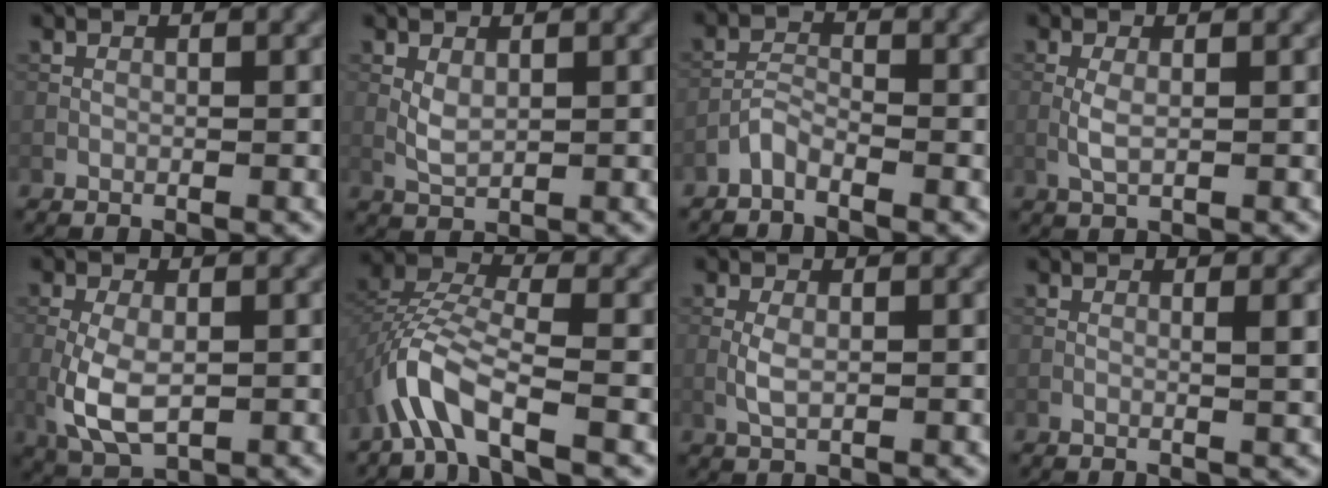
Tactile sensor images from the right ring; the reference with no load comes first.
{"total": 1.9, "force": [0.3, 1.0, 1.5], "torque": [-0.036, -0.001, 0.010]}
{"total": 1.8, "force": [-1.5, 0.4, 0.8], "torque": [-0.018, 0.007, -0.036]}
{"total": 1.7, "force": [-0.3, 0.6, 1.6], "torque": [-0.035, 0.000, -0.007]}
{"total": 5.3, "force": [-1.4, 2.8, 4.3], "torque": [-0.100, -0.008, -0.024]}
{"total": 5.9, "force": [-3.1, 2.3, 4.4], "torque": [-0.094, 0.007, -0.069]}
{"total": 1.9, "force": [-0.3, 0.9, 1.7], "torque": [-0.037, 0.000, -0.008]}
{"total": 1.8, "force": [0.1, 0.3, 1.7], "torque": [-0.027, 0.002, -0.002]}